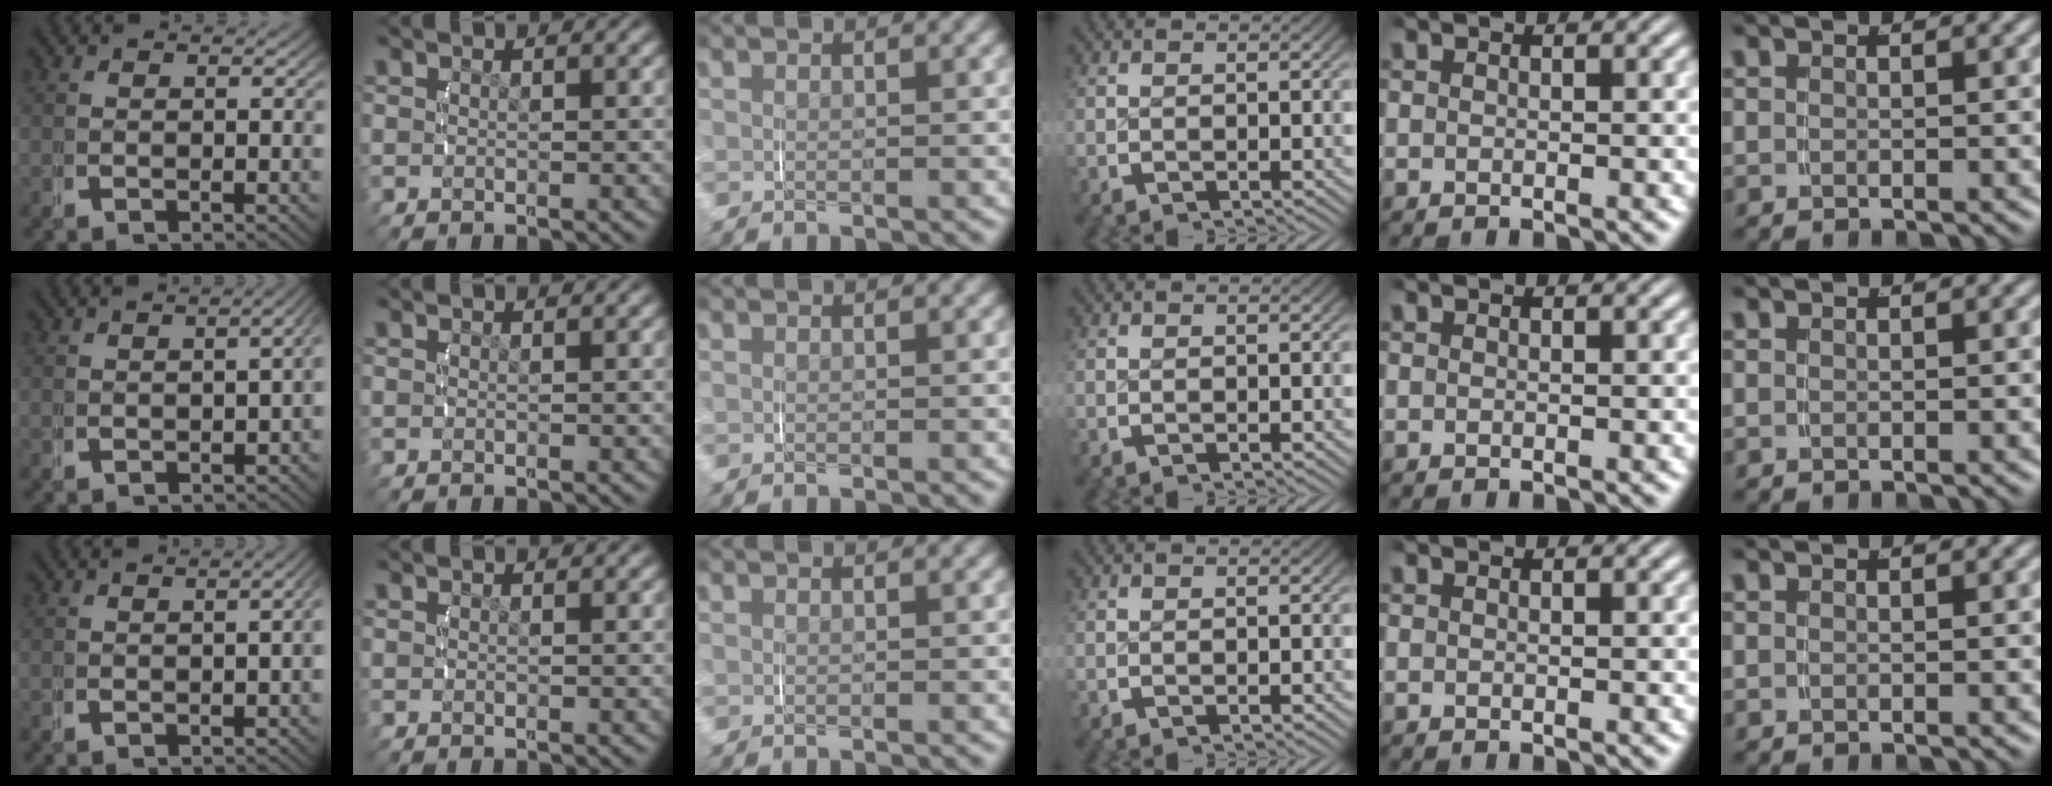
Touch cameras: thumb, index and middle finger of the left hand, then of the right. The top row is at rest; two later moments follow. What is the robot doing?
{"motion": "lift_and_place", "object": "jewelry box"}